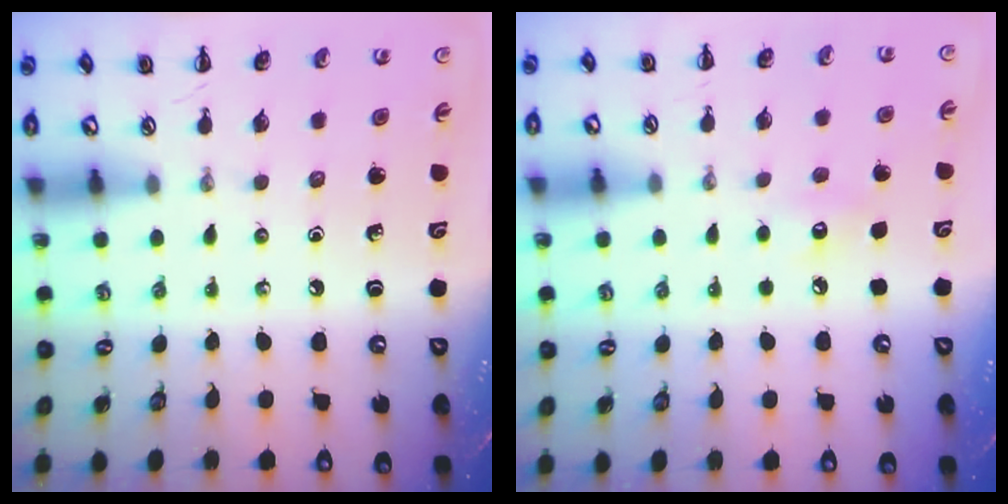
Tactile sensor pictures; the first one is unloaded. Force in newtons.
{"total": 5.1, "press": 4.9, "slide": 1.3}